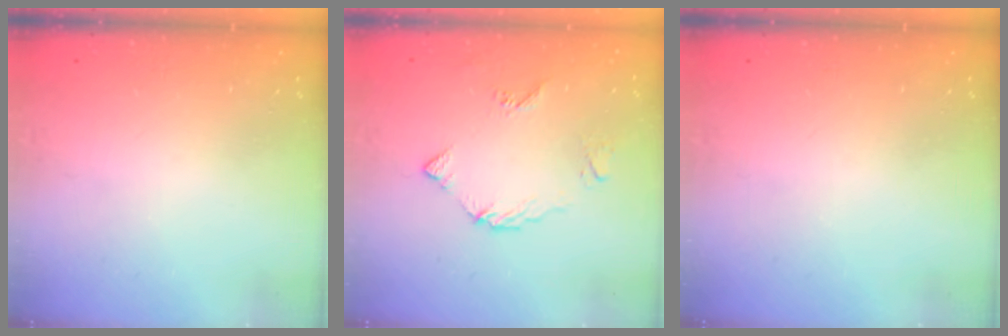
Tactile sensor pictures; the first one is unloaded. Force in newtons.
{"total": 5.5, "press": 5.5, "slide": 0.4}
{"total": 0.0}